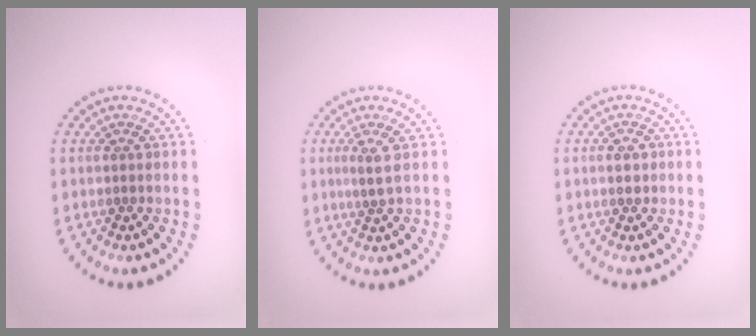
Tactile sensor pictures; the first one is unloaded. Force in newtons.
{"total": 1.5, "press": 1.0, "slide": 1.1}
{"total": 1.1, "press": 1.1, "slide": 0.1}